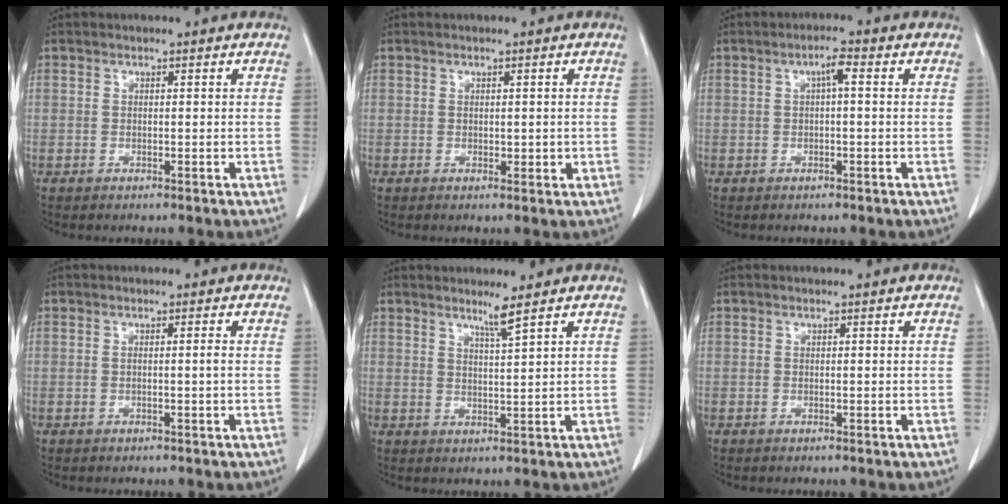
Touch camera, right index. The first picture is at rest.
{"total": 1.5, "force": [-0.1, 0.8, 1.2], "torque": [-0.014, -0.002, 0.003]}
{"total": 2.3, "force": [0.5, 0.3, 2.2], "torque": [-0.040, 0.006, 0.007]}
{"total": 0.8, "force": [-0.1, -0.3, 0.8], "torque": [-0.010, -0.001, -0.002]}
{"total": 2.7, "force": [2.0, -1.0, 1.5], "torque": [-0.029, -0.012, 0.039]}
{"total": 0.0}